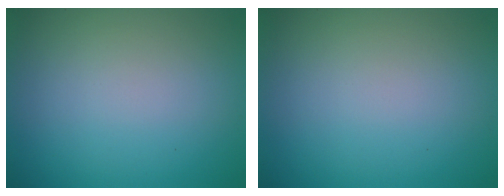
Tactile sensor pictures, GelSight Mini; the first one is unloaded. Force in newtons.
{"total": 0.0}